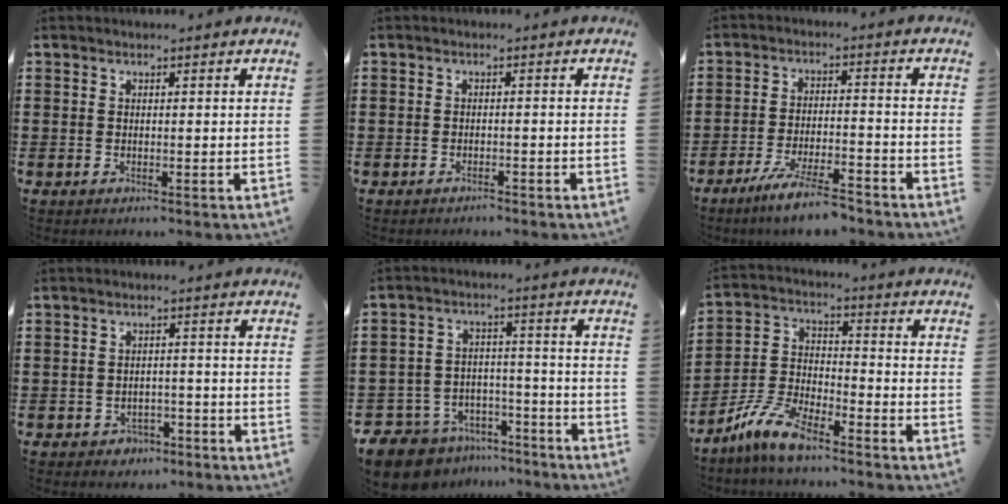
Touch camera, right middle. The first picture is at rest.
{"total": 1.0, "force": [-1.0, 0.1, 0.0], "torque": [-0.002, 0.003, -0.022]}
{"total": 6.8, "force": [-5.7, 0.5, 3.6], "torque": [-0.075, -0.008, -0.107]}
{"total": 2.2, "force": [-1.9, 1.1, 0.1], "torque": [-0.011, 0.002, -0.043]}
{"total": 9.3, "force": [-8.7, 3.2, 1.5], "torque": [-0.046, 0.028, -0.173]}
{"total": 8.6, "force": [-7.1, 2.0, 4.4], "torque": [-0.106, 0.008, -0.142]}